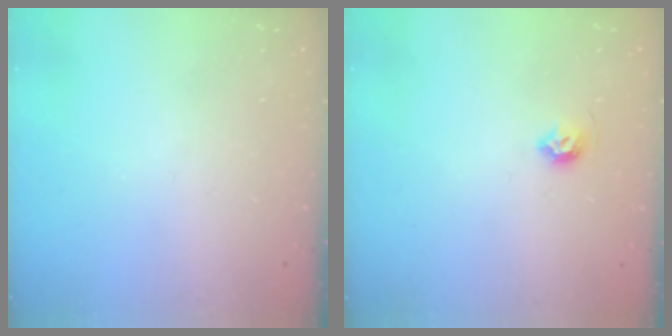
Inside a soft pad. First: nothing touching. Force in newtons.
{"total": 5.7, "press": 5.7, "slide": 0.7}